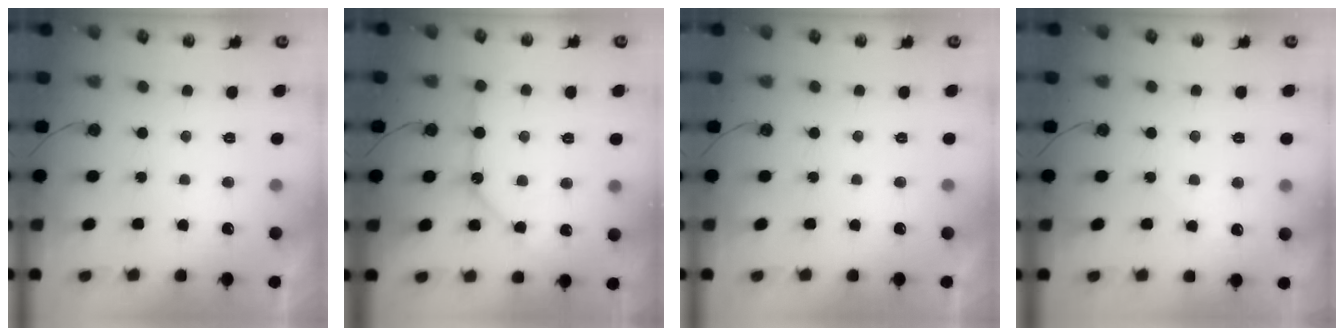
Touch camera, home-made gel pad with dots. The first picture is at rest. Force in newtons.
{"total": 10.0, "press": 9.9, "slide": 1.0}
{"total": 0.0}
{"total": 3.1, "press": 3.0, "slide": 0.5}